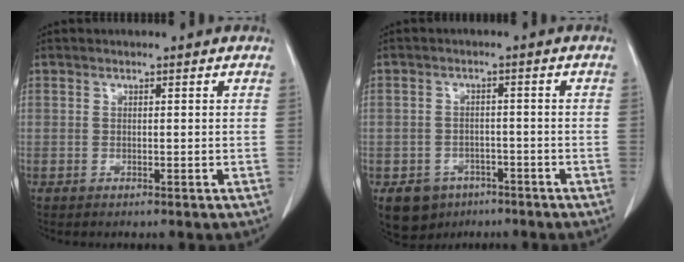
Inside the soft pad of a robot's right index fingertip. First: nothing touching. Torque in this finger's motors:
{"motor_torque": [-0.21, -0.02, -0.54, -0.21]}